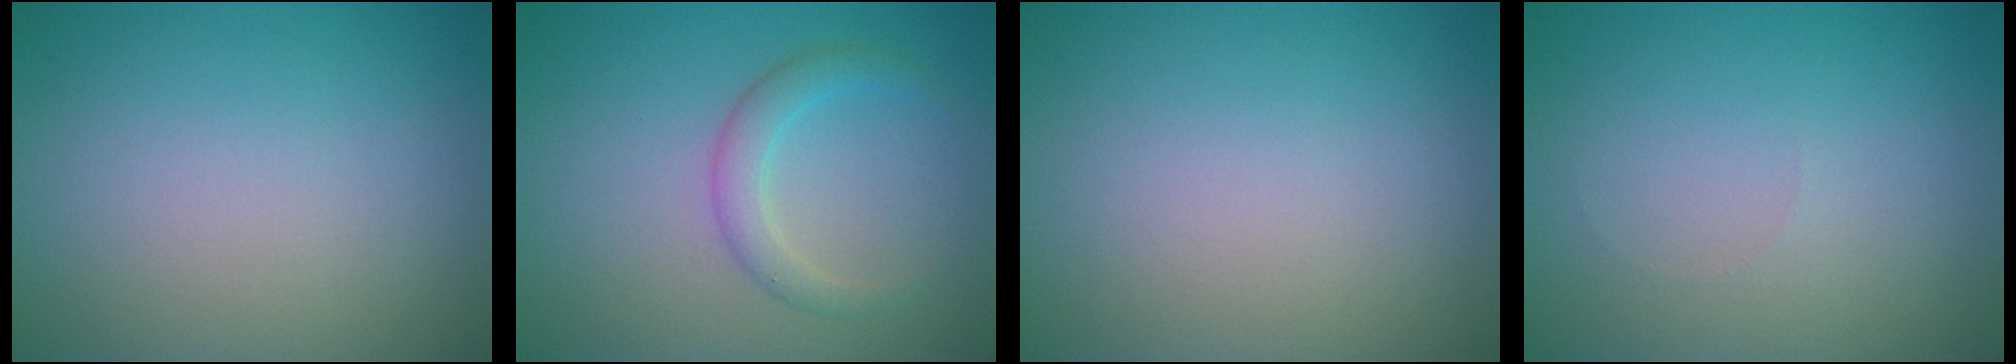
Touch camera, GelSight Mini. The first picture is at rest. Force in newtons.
{"total": 2.2, "press": 2.2, "slide": 0.1}
{"total": 0.0}
{"total": 0.0}